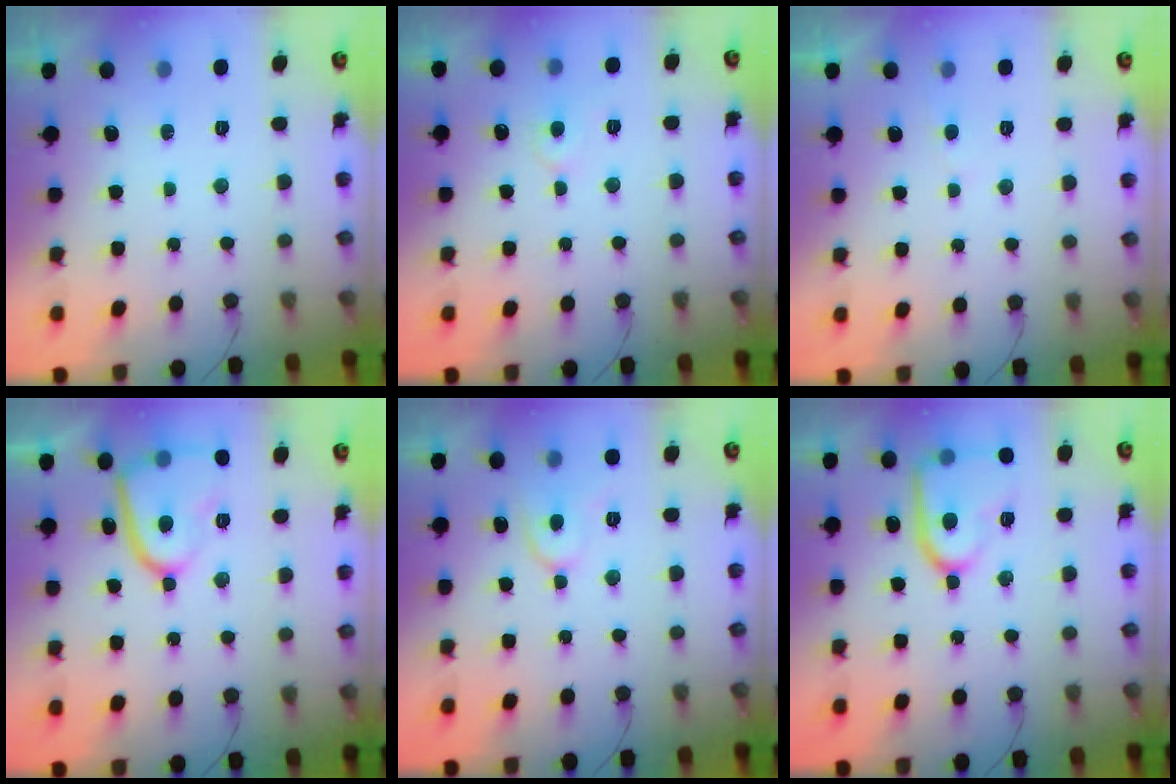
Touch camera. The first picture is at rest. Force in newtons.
{"total": 5.0, "press": 5.0, "slide": 0.4}
{"total": 2.6, "press": 2.6, "slide": 0.2}
{"total": 13.8, "press": 13.7, "slide": 1.4}
{"total": 6.9, "press": 6.9, "slide": 0.6}
{"total": 16.1, "press": 16.0, "slide": 1.4}